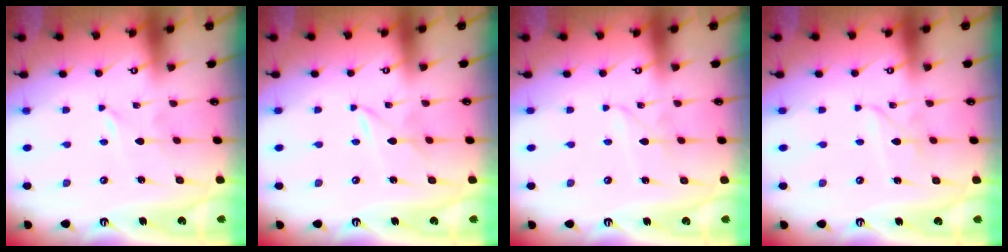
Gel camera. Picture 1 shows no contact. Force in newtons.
{"total": 2.0, "press": 2.0, "slide": 0.3}
{"total": 2.3, "press": 2.3, "slide": 0.2}
{"total": 2.6, "press": 2.6, "slide": 0.1}